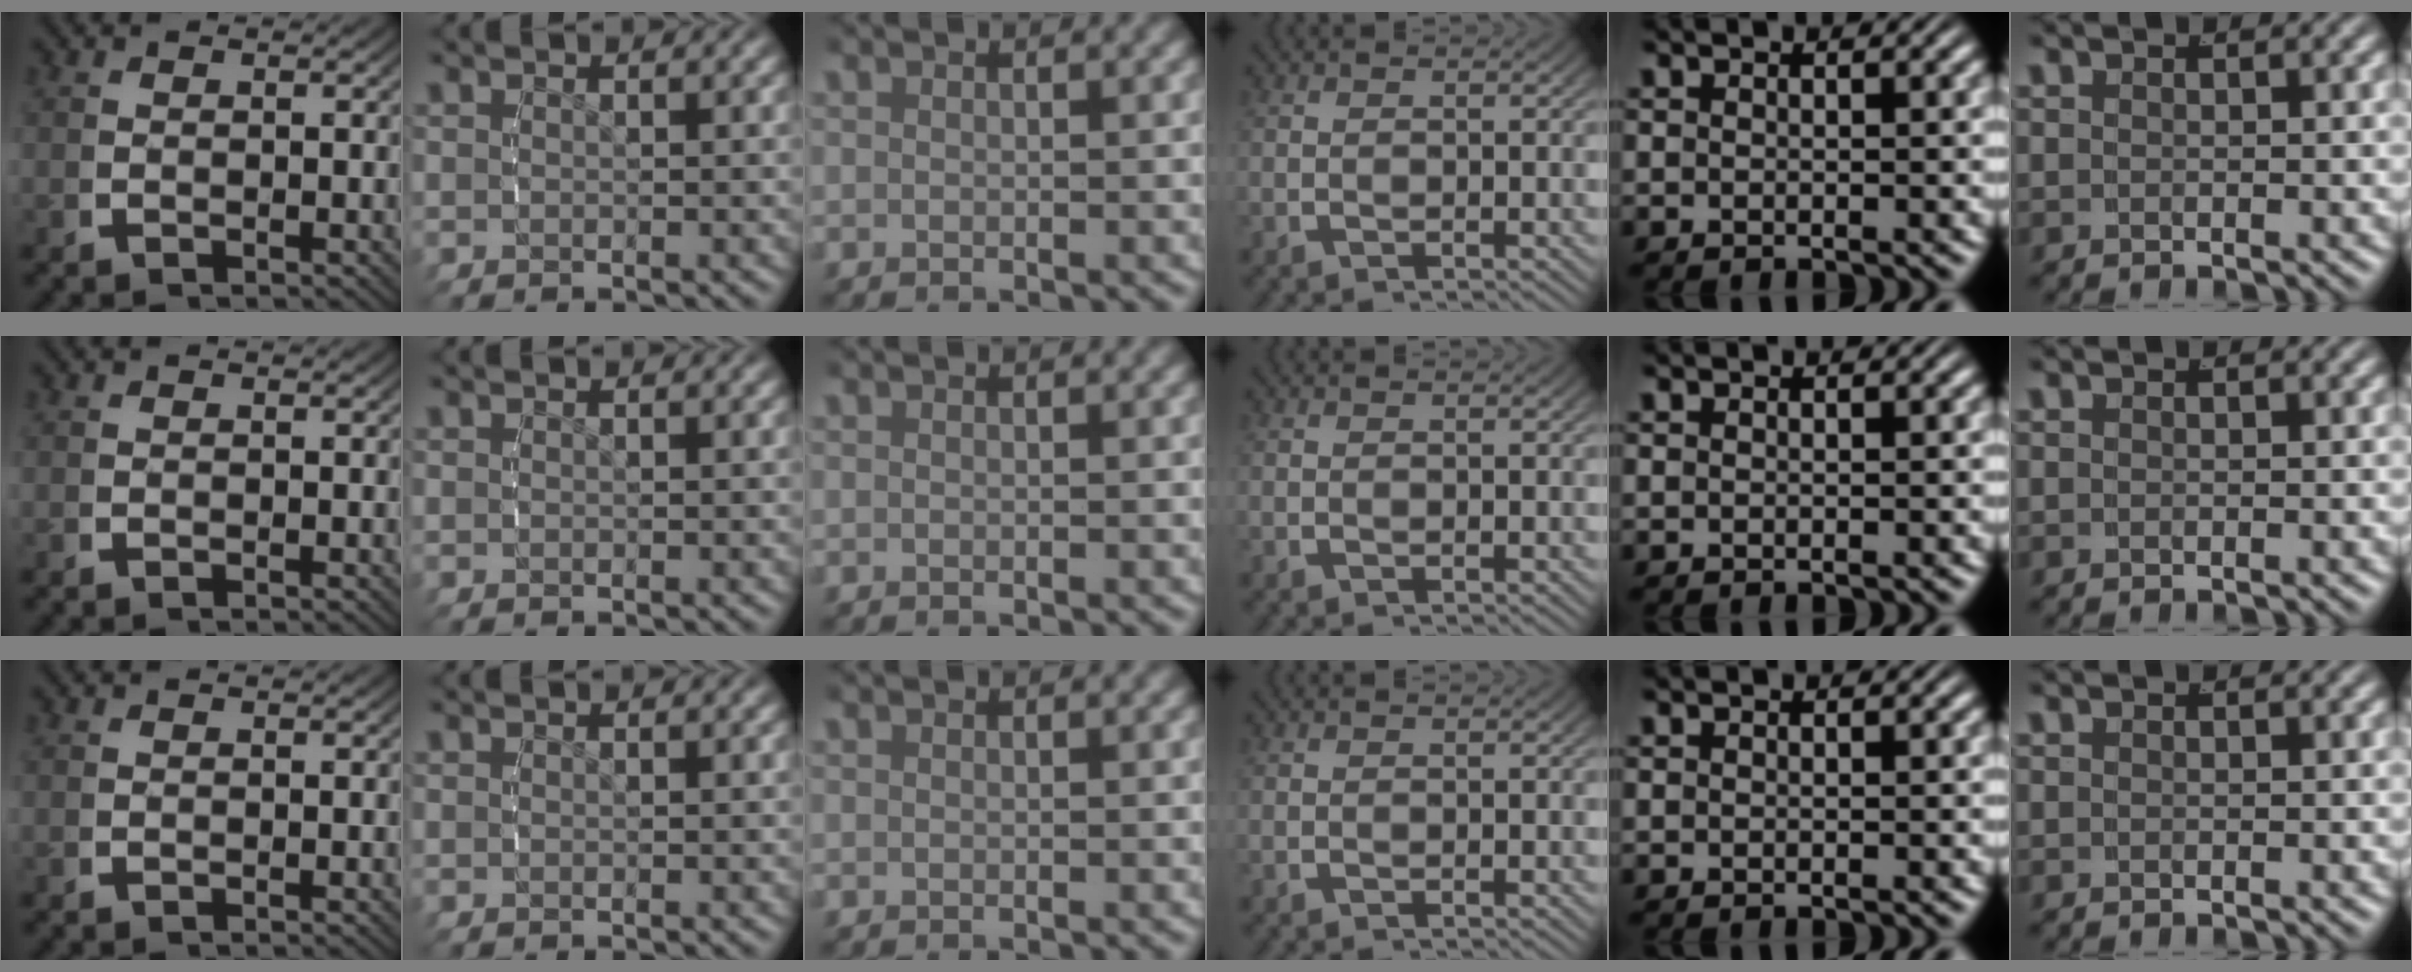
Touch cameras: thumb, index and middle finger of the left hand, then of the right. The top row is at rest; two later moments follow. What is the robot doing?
{"motion": "reach", "object": "napkin"}